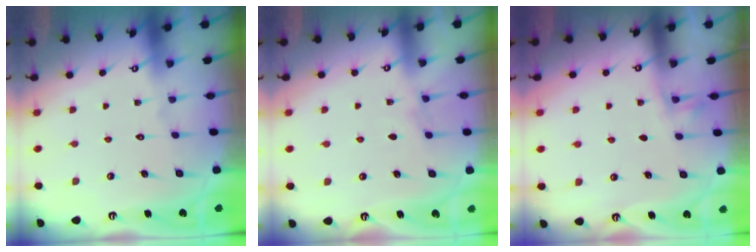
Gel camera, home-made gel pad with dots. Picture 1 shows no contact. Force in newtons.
{"total": 2.3, "press": 2.3, "slide": 0.4}
{"total": 2.4, "press": 2.4, "slide": 0.5}